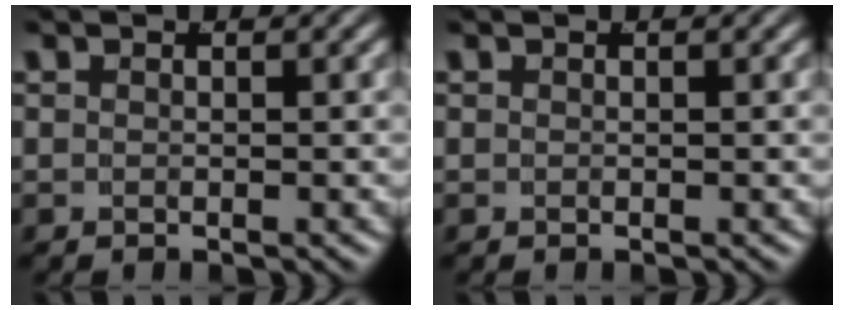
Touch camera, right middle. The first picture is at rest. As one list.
[{"total": 0.0}]